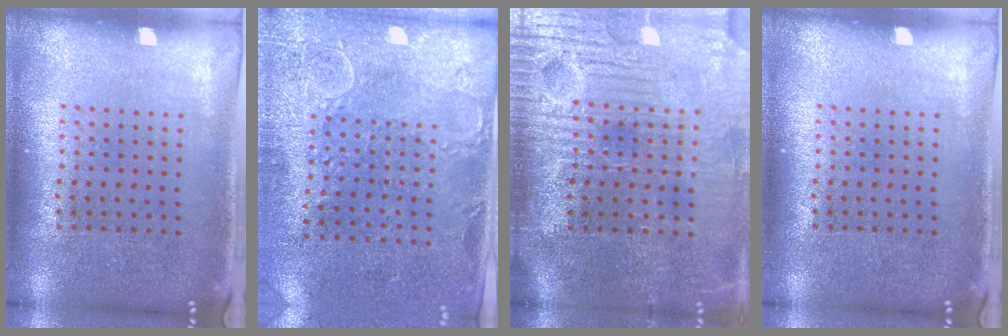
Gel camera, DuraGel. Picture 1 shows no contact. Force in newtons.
{"total": 2.9, "press": 2.5, "slide": 1.5}
{"total": 4.6, "press": 4.1, "slide": 2.1}
{"total": 0.0}